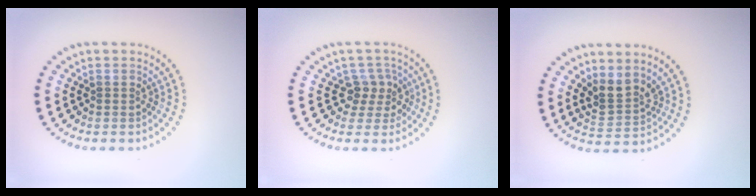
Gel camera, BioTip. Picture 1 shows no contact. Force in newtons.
{"total": 2.5, "press": 1.9, "slide": 1.7}
{"total": 2.8, "press": 2.1, "slide": 1.8}